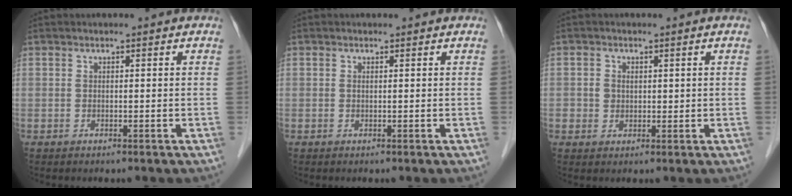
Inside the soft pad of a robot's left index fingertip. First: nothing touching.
{"total": 0.0}
{"total": 2.1, "force": [0.4, 2.0, 0.6], "torque": [-0.010, -0.002, 0.008]}